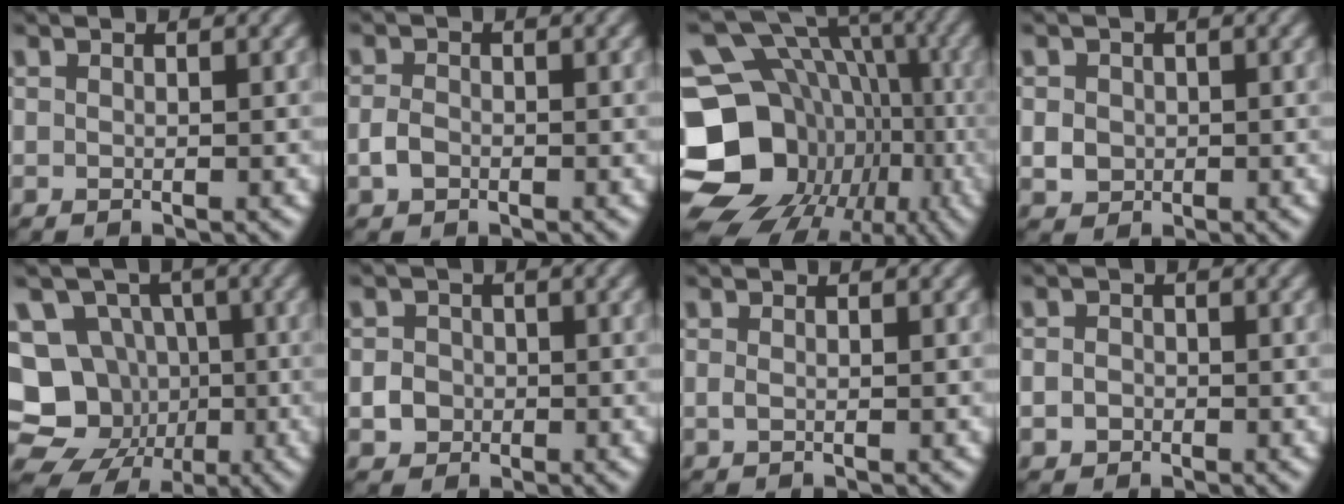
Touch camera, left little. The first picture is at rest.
{"total": 1.5, "force": [-0.7, 1.1, 0.9], "torque": [-0.020, 0.003, -0.018]}
{"total": 20.8, "force": [-5.6, 17.6, 9.4], "torque": [-0.165, -0.008, -0.097]}
{"total": 2.4, "force": [0.1, 2.1, 1.0], "torque": [-0.009, 0.006, -0.003]}
{"total": 14.2, "force": [-3.4, 12.9, 4.8], "torque": [-0.120, 0.007, -0.057]}
{"total": 2.8, "force": [-0.8, 2.5, 0.8], "torque": [0.011, 0.008, -0.029]}
{"total": 0.5, "force": [-0.2, 0.2, 0.4], "torque": [-0.014, 0.000, -0.003]}
{"total": 1.9, "force": [-0.5, 1.7, 0.8], "torque": [0.009, 0.009, -0.023]}